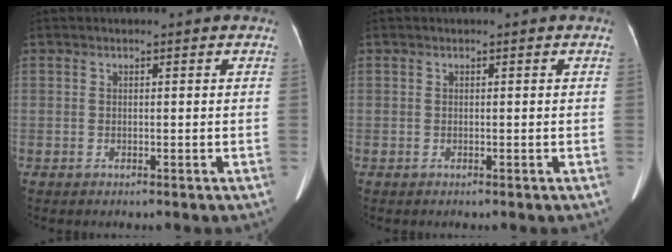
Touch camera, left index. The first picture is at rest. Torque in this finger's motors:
{"motor_torque": [0.06, 0.01, 0.00, 0.01]}